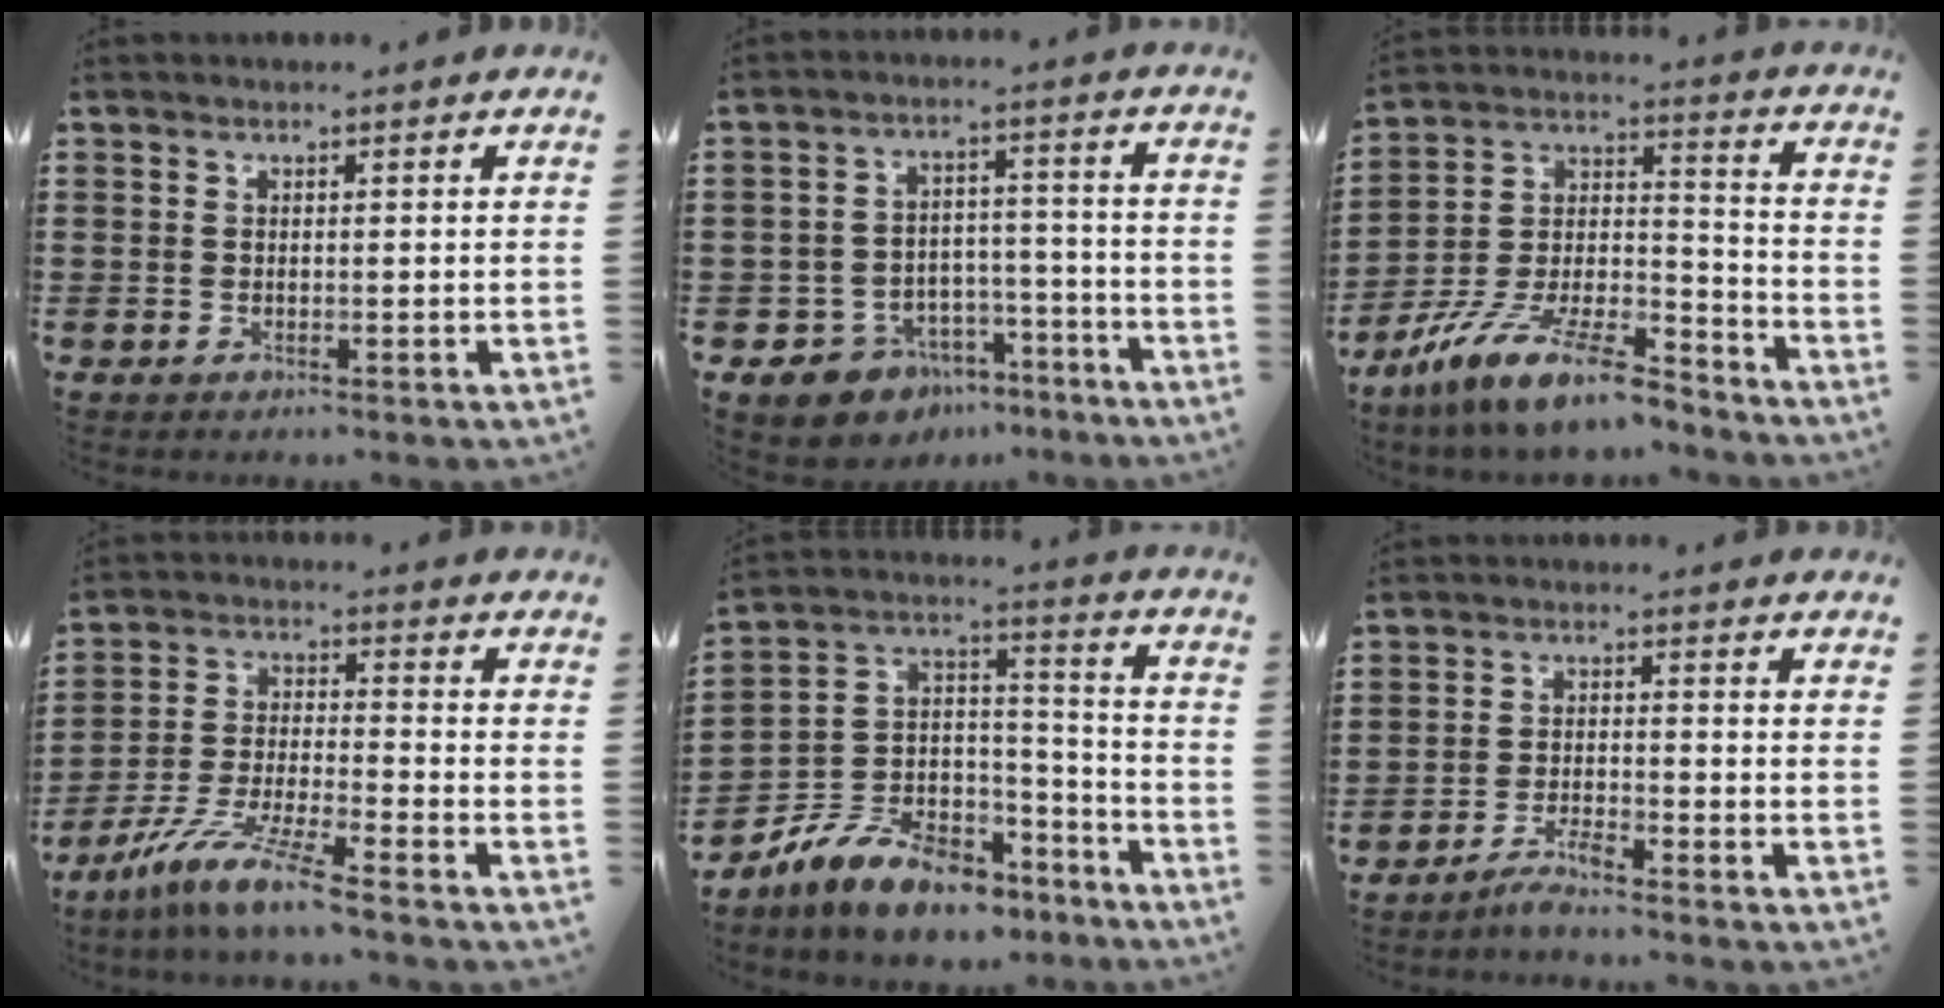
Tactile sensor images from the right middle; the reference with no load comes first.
{"total": 6.6, "force": [-5.4, 3.8, 0.6], "torque": [-0.021, 0.032, -0.103]}
{"total": 13.5, "force": [-11.2, 1.9, 7.2], "torque": [-0.131, 0.031, -0.214]}
{"total": 9.8, "force": [-8.3, -0.3, 5.3], "torque": [-0.109, -0.004, -0.166]}
{"total": 10.2, "force": [-8.4, 4.1, 3.9], "torque": [-0.101, 0.020, -0.169]}
{"total": 3.1, "force": [-2.9, 0.0, 1.1], "torque": [-0.027, 0.002, -0.058]}